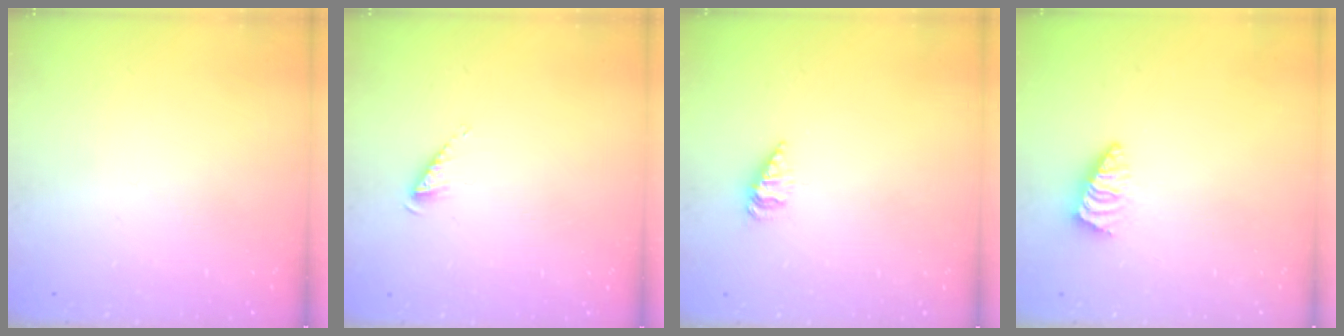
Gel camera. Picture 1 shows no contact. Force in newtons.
{"total": 2.7, "press": 2.7, "slide": 0.4}
{"total": 3.4, "press": 3.3, "slide": 0.4}
{"total": 1.1, "press": 1.1, "slide": 0.2}